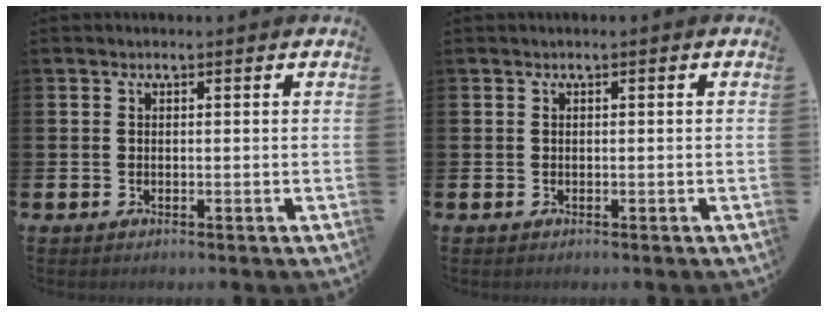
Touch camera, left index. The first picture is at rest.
{"total": 0.0}